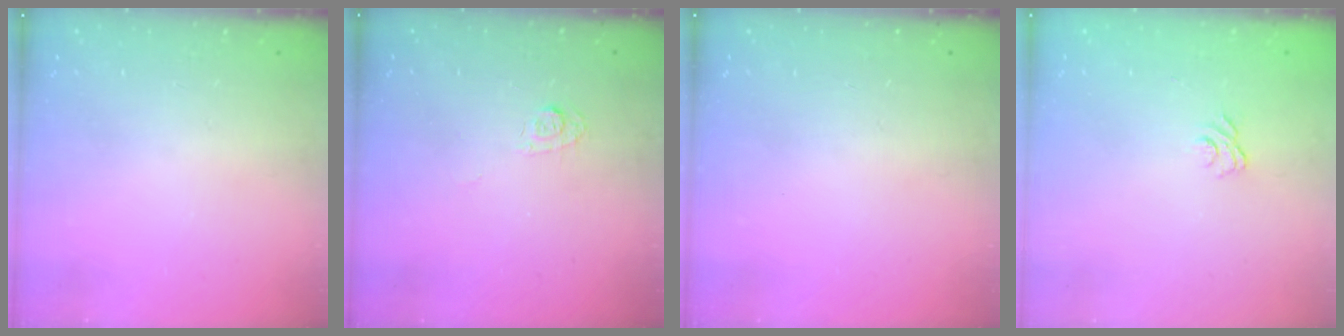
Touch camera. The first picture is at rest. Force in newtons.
{"total": 4.3, "press": 4.2, "slide": 0.6}
{"total": 0.0}
{"total": 3.1, "press": 2.8, "slide": 1.3}